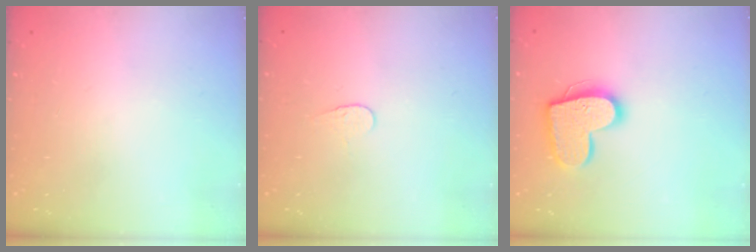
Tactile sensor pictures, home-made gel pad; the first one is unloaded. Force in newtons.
{"total": 4.3, "press": 4.3, "slide": 0.3}
{"total": 14.8, "press": 14.8, "slide": 1.0}